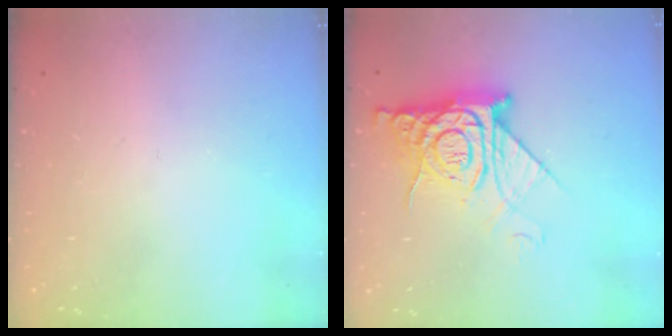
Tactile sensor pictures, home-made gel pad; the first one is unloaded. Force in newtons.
{"total": 13.7, "press": 13.6, "slide": 1.5}